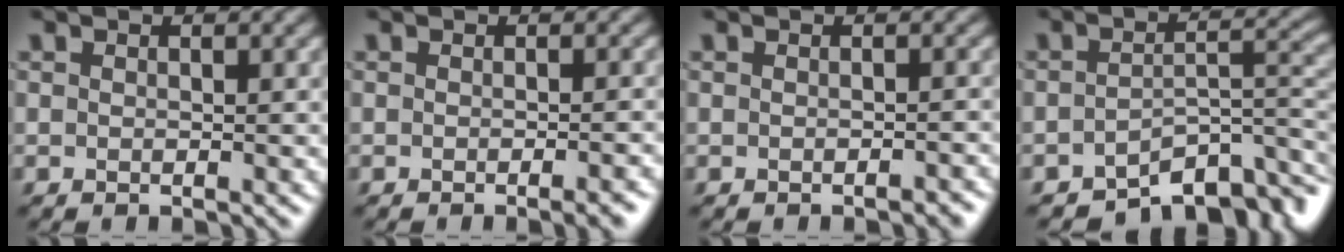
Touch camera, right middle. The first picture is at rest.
{"total": 2.3, "force": [-1.2, 0.6, 1.9], "torque": [-0.015, 0.002, -0.017]}
{"total": 1.1, "force": [-0.8, 0.3, 0.7], "torque": [-0.009, 0.000, -0.010]}
{"total": 7.7, "force": [-5.1, 3.4, 4.6], "torque": [-0.040, -0.006, -0.079]}